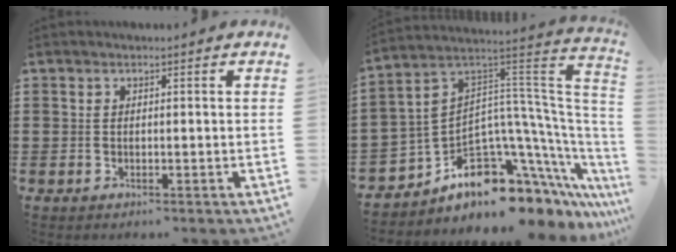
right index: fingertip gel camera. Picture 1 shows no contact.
{"total": 11.5, "force": [-7.1, 5.3, 7.4], "torque": [-0.151, -0.029, -0.124]}